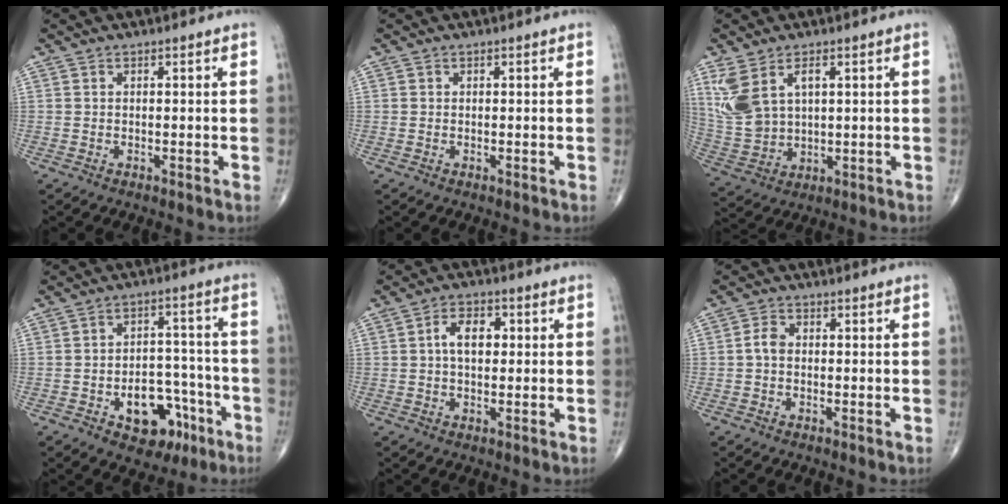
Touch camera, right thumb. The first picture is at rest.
{"total": 0.0}
{"total": 10.4, "force": [4.0, 6.1, 7.5], "torque": [-0.163, -0.008, 0.096]}
{"total": 12.2, "force": [-5.6, 7.8, 7.5], "torque": [-0.065, 0.051, -0.073]}
{"total": 5.9, "force": [0.8, 3.6, 4.7], "torque": [-0.073, 0.013, 0.008]}
{"total": 2.6, "force": [-0.2, 1.9, 1.8], "torque": [-0.030, 0.008, -0.011]}